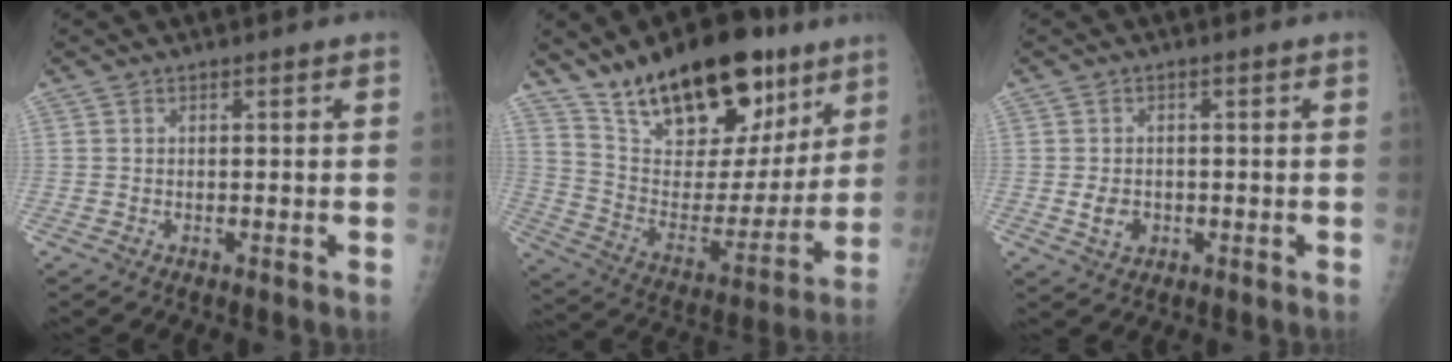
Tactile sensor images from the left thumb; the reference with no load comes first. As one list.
[{"total": 26.3, "force": [17.1, 11.9, 16.0], "torque": [-0.209, -0.067, 0.280]}, {"total": 3.4, "force": [-0.6, 2.7, 1.9], "torque": [-0.025, 0.001, -0.004]}]